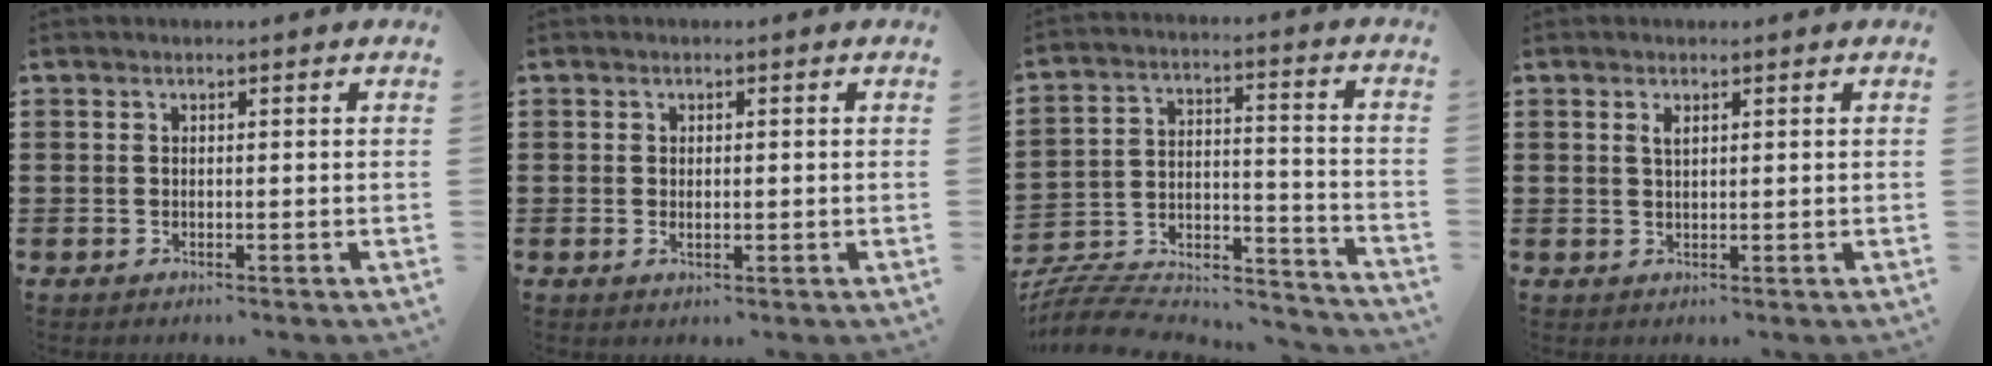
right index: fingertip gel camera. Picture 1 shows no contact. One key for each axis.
{"total": 1.1, "fx": 0.0, "fy": 0.5, "fz": 0.9, "tx": -0.017, "ty": 0.004, "tz": -0.001}
{"total": 7.2, "fx": -6.5, "fy": 2.2, "fz": 2.1, "tx": -0.039, "ty": 0.001, "tz": -0.129}
{"total": 1.3, "fx": 0.6, "fy": 0.6, "fz": 1.0, "tx": -0.021, "ty": 0.005, "tz": 0.010}